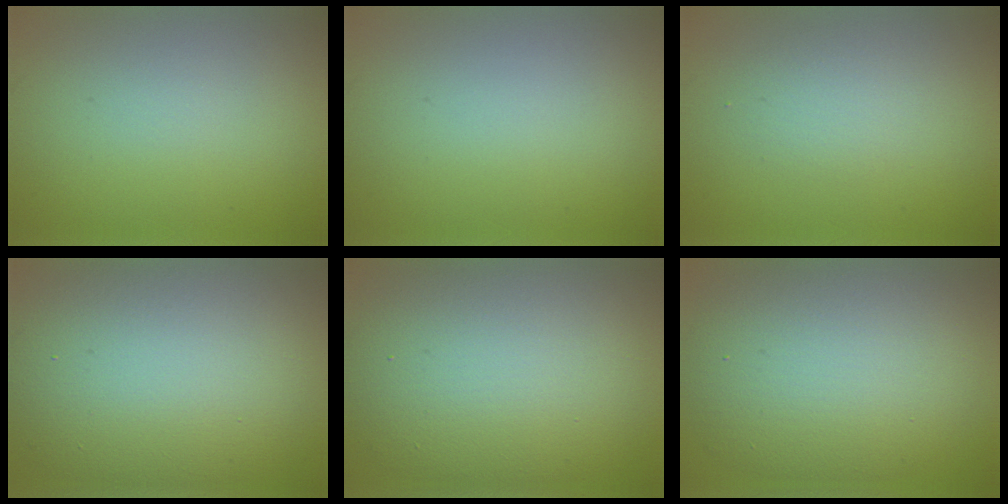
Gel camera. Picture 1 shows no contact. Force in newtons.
{"total": 0.0}
{"total": 1.7, "press": 1.7, "slide": 0.1}
{"total": 14.7, "press": 14.7, "slide": 0.9}
{"total": 13.6, "press": 13.6, "slide": 0.7}
{"total": 10.9, "press": 10.9, "slide": 0.6}